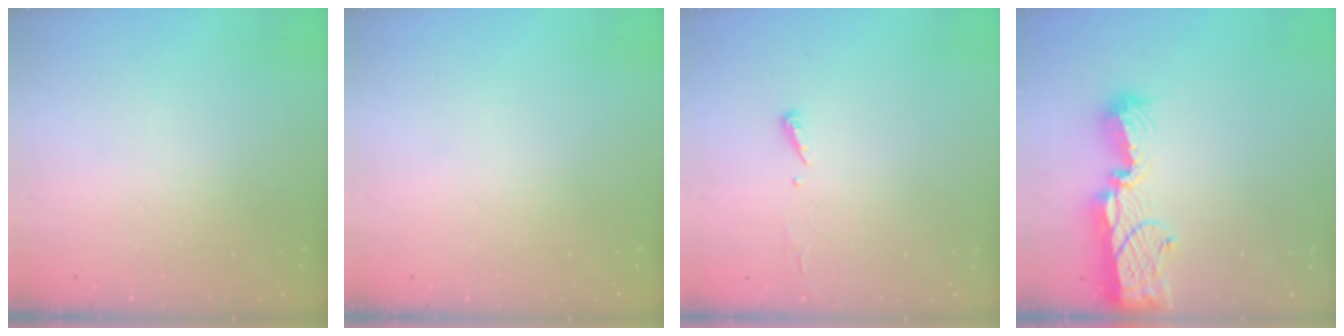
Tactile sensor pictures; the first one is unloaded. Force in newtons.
{"total": 0.0}
{"total": 2.9, "press": 2.9, "slide": 0.4}
{"total": 14.4, "press": 14.3, "slide": 1.7}